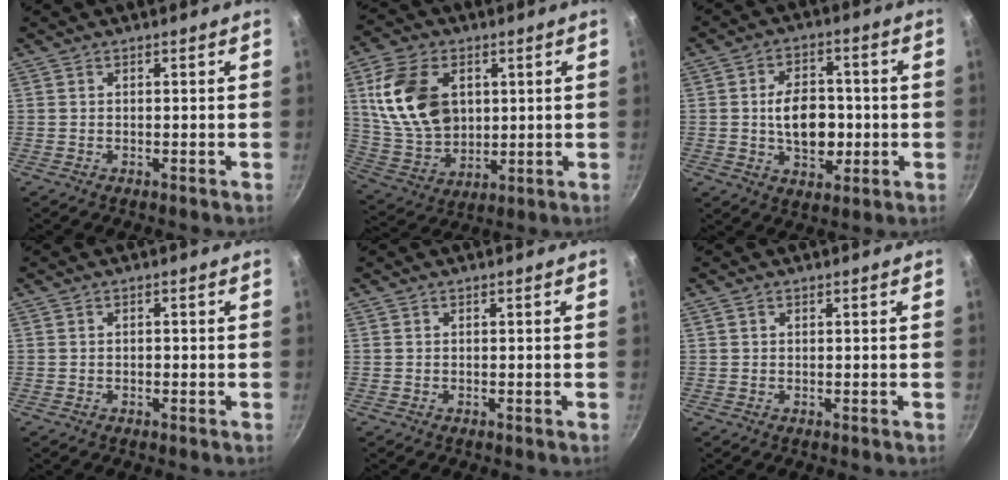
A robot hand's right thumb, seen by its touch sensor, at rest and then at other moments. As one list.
[{"total": 17.0, "force": [4.0, 11.8, 11.5], "torque": [-0.196, -0.010, 0.091]}, {"total": 11.2, "force": [-0.8, 7.4, 8.4], "torque": [-0.099, 0.010, -0.011]}, {"total": 0.6, "force": [-0.1, 0.4, 0.4], "torque": [-0.006, 0.004, -0.001]}, {"total": 0.0}, {"total": 0.6, "force": [0.3, 0.4, 0.3], "torque": [-0.005, 0.001, 0.006]}]